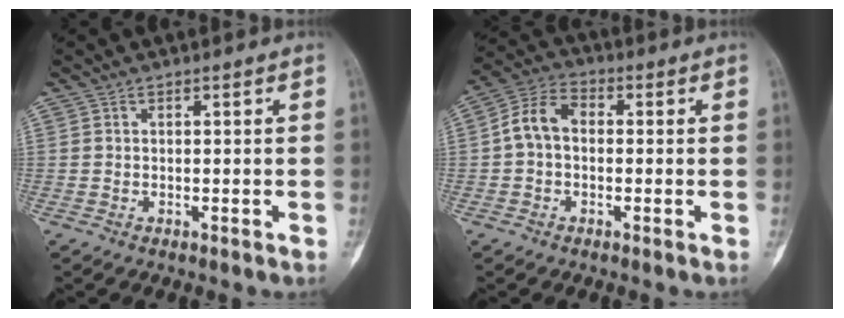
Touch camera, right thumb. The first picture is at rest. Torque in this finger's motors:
{"motor_torque": [0.02, 0.02, 0.12, -0.11, 0.08]}